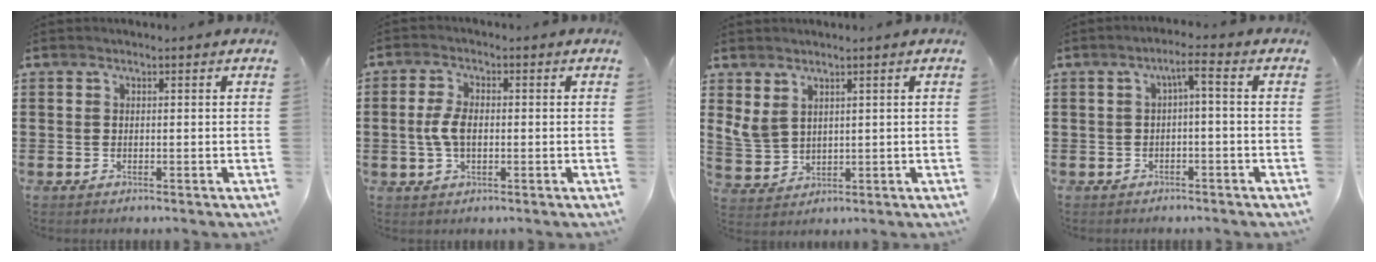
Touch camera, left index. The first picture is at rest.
{"total": 4.6, "force": [-0.1, 2.4, 3.9], "torque": [-0.097, -0.001, -0.008]}
{"total": 3.5, "force": [2.1, 2.2, 1.8], "torque": [-0.058, -0.001, 0.036]}
{"total": 2.7, "force": [-0.9, 0.4, 2.5], "torque": [-0.053, 0.012, -0.024]}